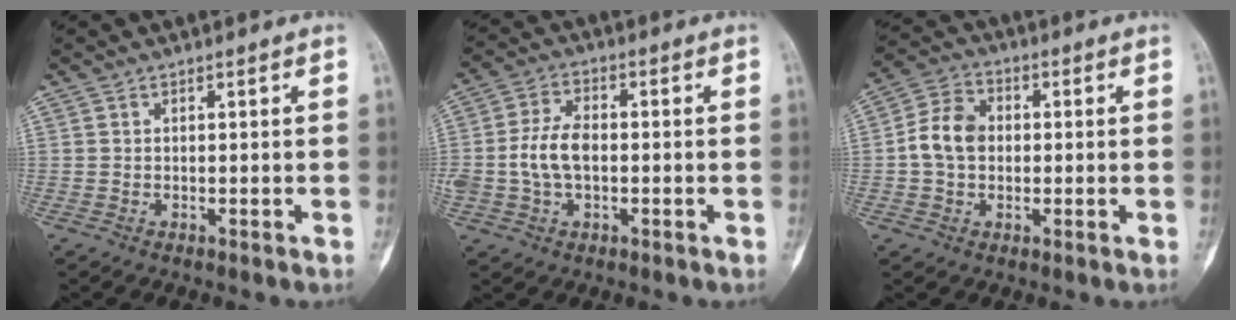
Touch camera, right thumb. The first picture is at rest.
{"total": 7.9, "force": [-0.7, 4.9, 6.2], "torque": [-0.124, 0.016, -0.015]}
{"total": 8.0, "force": [-0.1, 6.2, 5.1], "torque": [-0.086, 0.021, -0.011]}